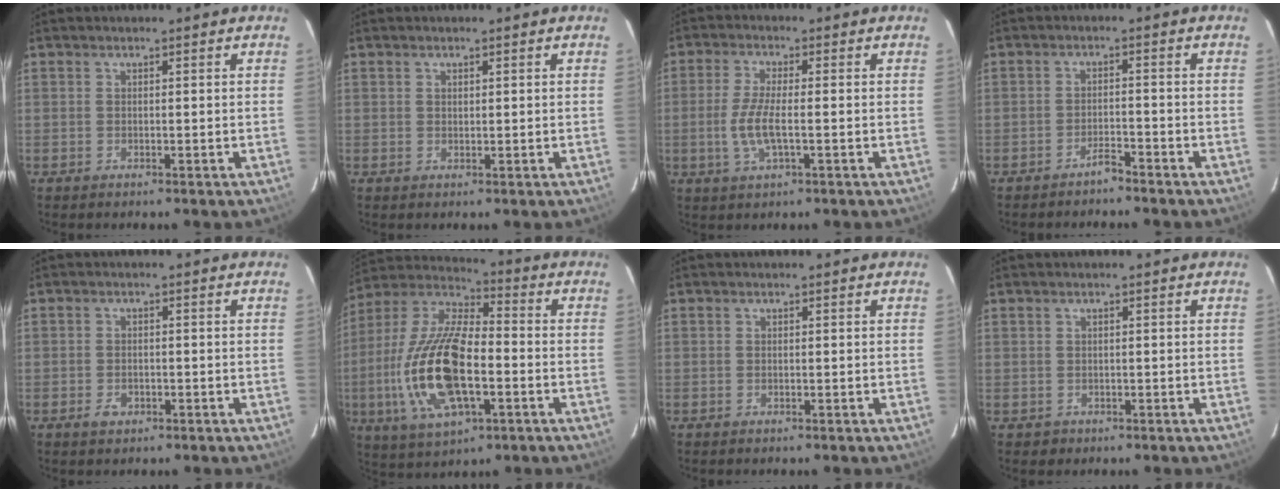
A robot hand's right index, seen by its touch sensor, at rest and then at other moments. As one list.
[{"total": 0.7, "force": [0.4, 0.5, 0.2], "torque": [-0.003, 0.002, 0.008]}, {"total": 6.7, "force": [-1.3, 1.7, 6.3], "torque": [-0.133, -0.005, -0.028]}, {"total": 2.4, "force": [-2.3, 0.2, 0.7], "torque": [-0.018, 0.003, -0.036]}, {"total": 2.4, "force": [-1.1, 1.6, 1.3], "torque": [-0.026, 0.001, -0.017]}, {"total": 20.9, "force": [-4.7, 8.9, 18.4], "torque": [-0.389, -0.009, -0.088]}, {"total": 0.0}, {"total": 1.6, "force": [-0.2, 1.6, 0.1], "torque": [0.000, 0.002, 0.002]}]